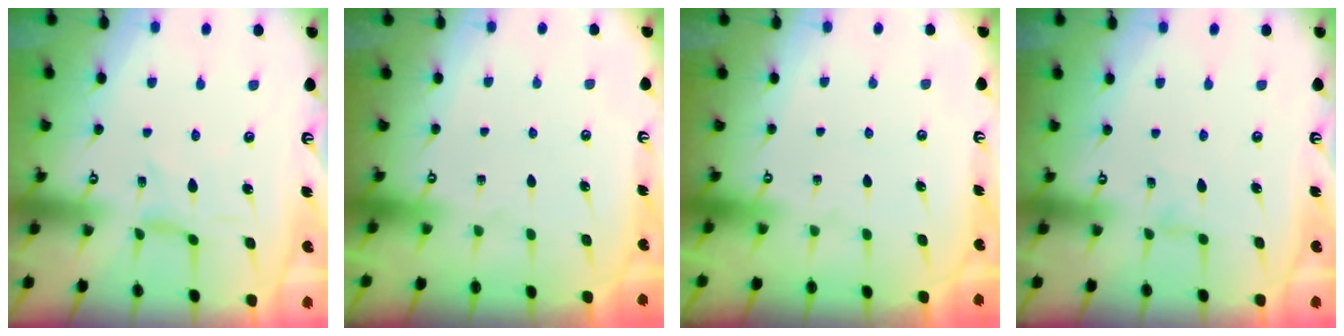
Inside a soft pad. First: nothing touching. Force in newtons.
{"total": 0.0}
{"total": 0.0}
{"total": 0.0}